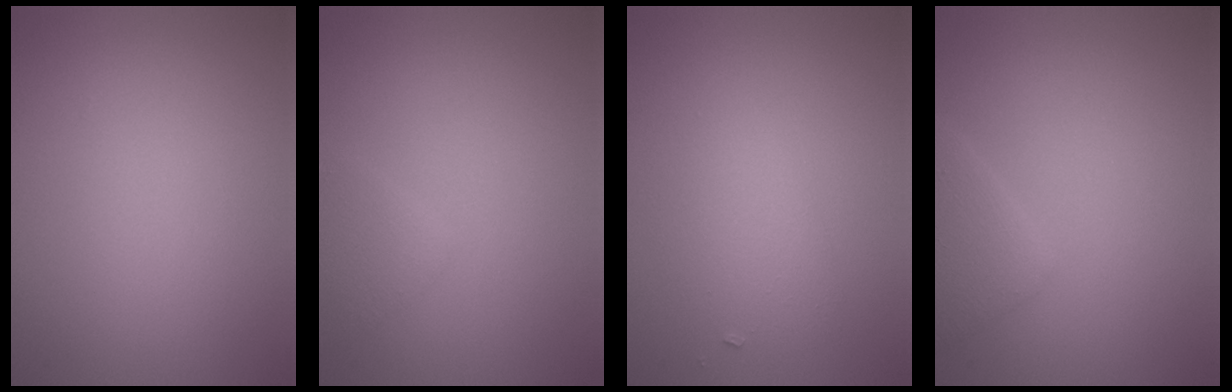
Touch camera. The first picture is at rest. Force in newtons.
{"total": 1.3, "press": 1.3, "slide": 0.1}
{"total": 2.3, "press": 2.3, "slide": 0.2}
{"total": 2.4, "press": 2.4, "slide": 0.1}